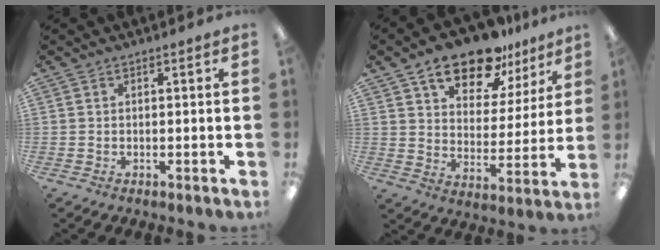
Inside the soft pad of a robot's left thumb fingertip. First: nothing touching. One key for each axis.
{"total": 15.4, "fx": 11.7, "fy": 6.9, "fz": 7.3, "tx": -0.121, "ty": -0.063, "tz": 0.206}